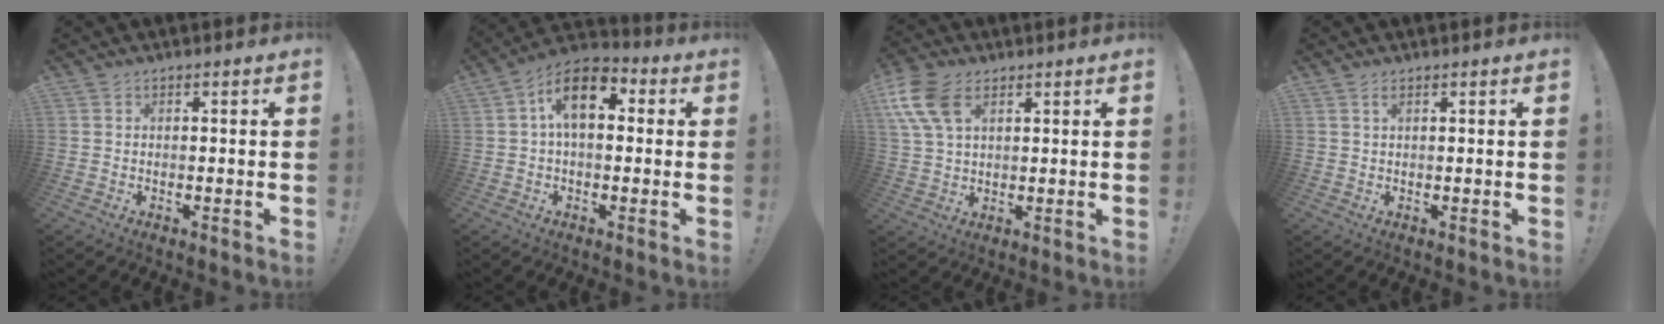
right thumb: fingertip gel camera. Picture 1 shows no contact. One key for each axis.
{"total": 11.4, "fx": 3.1, "fy": 6.3, "fz": 9.0, "tx": -0.147, "ty": 0.011, "tz": 0.060}
{"total": 11.0, "fx": 4.7, "fy": 6.4, "fz": 7.6, "tx": -0.161, "ty": -0.007, "tz": 0.093}
{"total": 0.8, "fx": 0.4, "fy": 0.1, "fz": 0.7, "tx": -0.015, "ty": 0.001, "tz": 0.007}